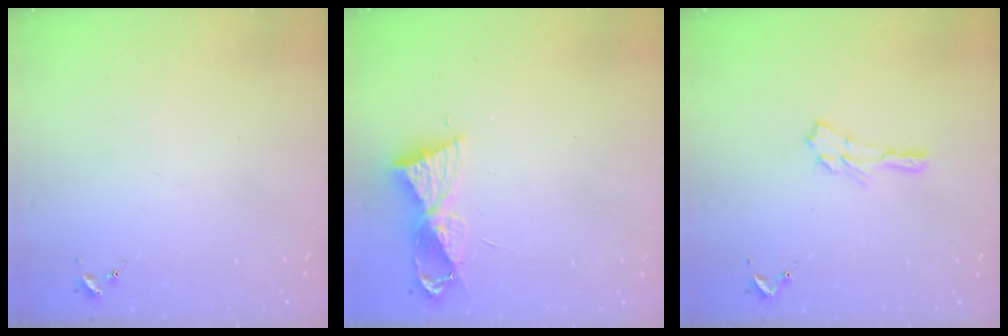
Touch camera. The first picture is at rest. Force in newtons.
{"total": 8.2, "press": 8.2, "slide": 0.8}
{"total": 6.3, "press": 6.3, "slide": 0.3}